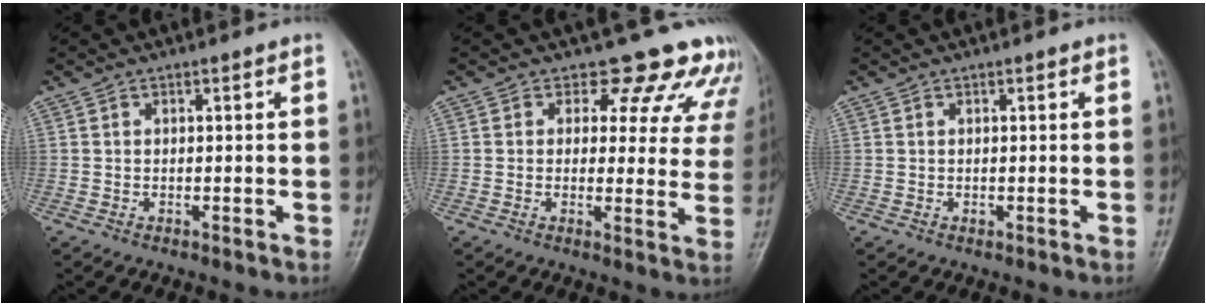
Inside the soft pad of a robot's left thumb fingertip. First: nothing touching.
{"total": 11.0, "force": [9.6, 4.9, 1.7], "torque": [0.035, -0.056, 0.083]}
{"total": 0.7, "force": [0.1, 0.5, 0.5], "torque": [-0.004, 0.000, 0.003]}